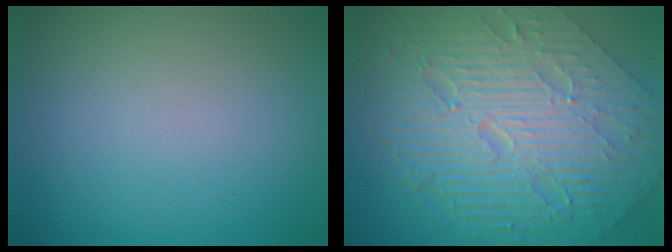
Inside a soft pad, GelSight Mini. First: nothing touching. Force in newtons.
{"total": 10.8, "press": 7.2, "slide": 8.1}